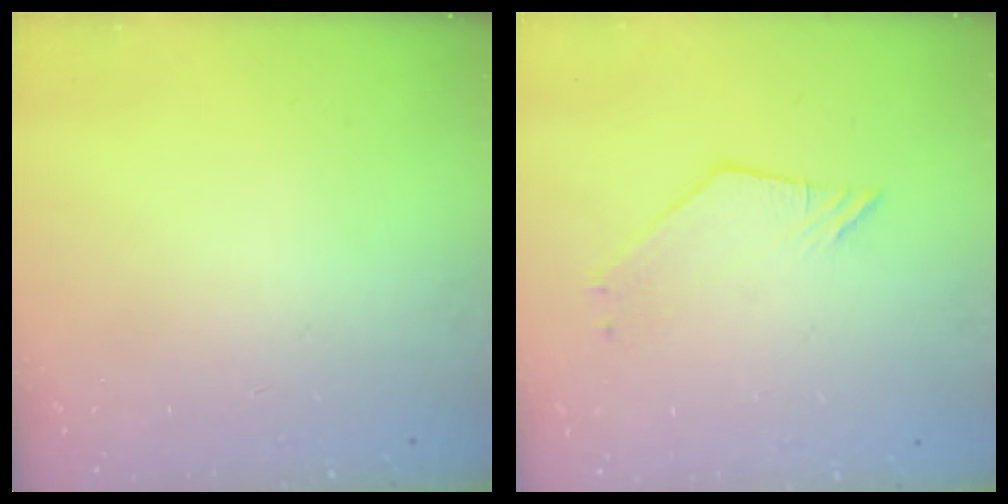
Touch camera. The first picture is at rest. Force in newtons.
{"total": 2.4, "press": 2.4, "slide": 0.1}